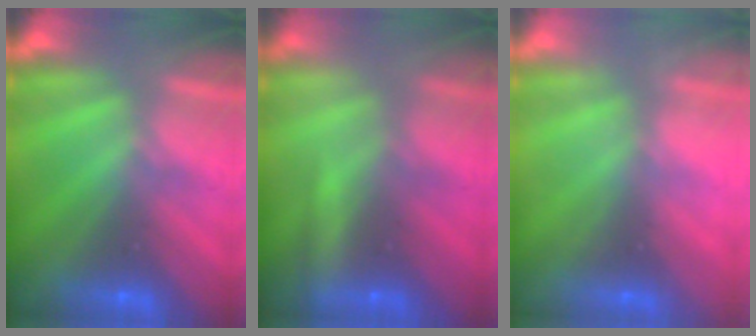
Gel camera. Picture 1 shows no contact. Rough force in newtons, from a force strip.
{"total": 2.1}
{"total": 2.0}